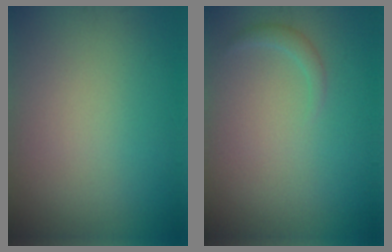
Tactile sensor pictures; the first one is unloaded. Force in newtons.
{"total": 1.0, "press": 1.0, "slide": 0.1}